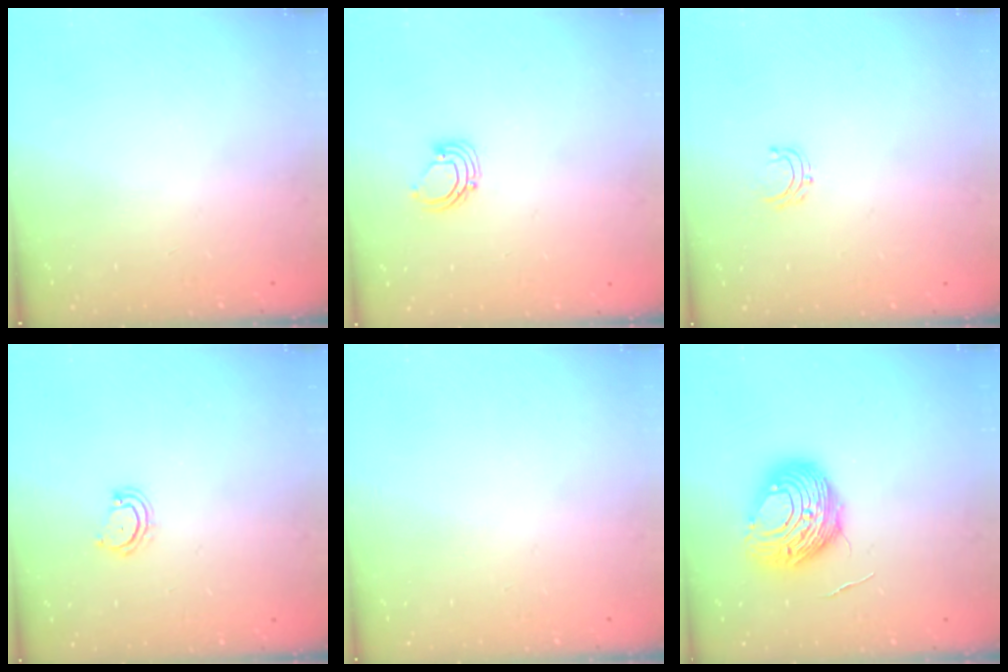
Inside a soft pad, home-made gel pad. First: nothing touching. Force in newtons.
{"total": 2.6, "press": 2.6, "slide": 0.2}
{"total": 3.7, "press": 3.7, "slide": 0.3}
{"total": 4.1, "press": 4.1, "slide": 0.3}
{"total": 0.0}
{"total": 10.8, "press": 10.8, "slide": 1.1}